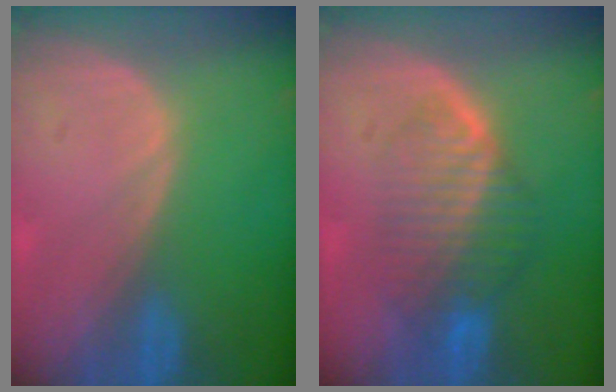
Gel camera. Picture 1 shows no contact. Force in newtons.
{"total": 7.9, "press": 7.1, "slide": 3.4}